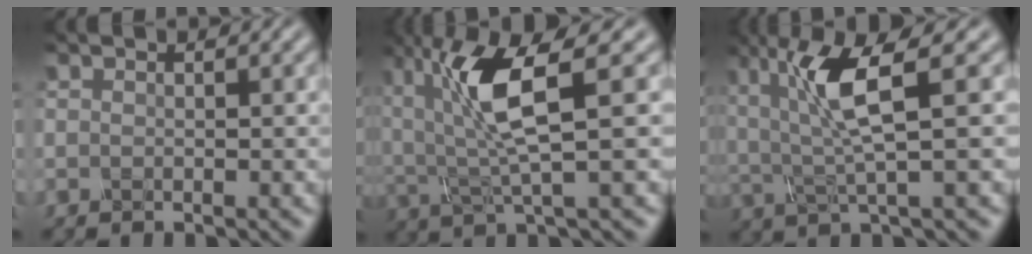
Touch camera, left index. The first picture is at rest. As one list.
[{"total": 5.8, "force": [1.9, 1.0, 5.4], "torque": [-0.125, 0.005, 0.043]}, {"total": 4.9, "force": [1.6, 0.4, 4.6], "torque": [-0.118, 0.003, 0.039]}]